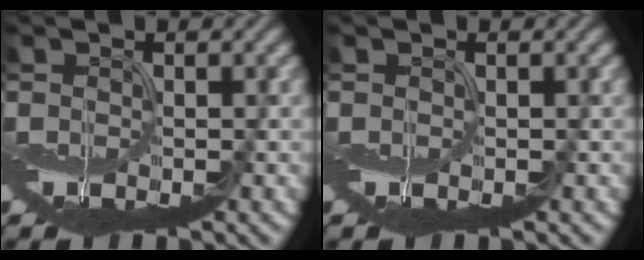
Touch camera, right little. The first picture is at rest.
{"total": 0.0}